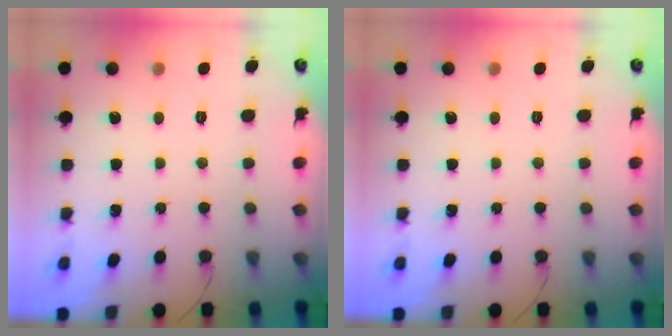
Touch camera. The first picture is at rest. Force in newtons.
{"total": 0.0}